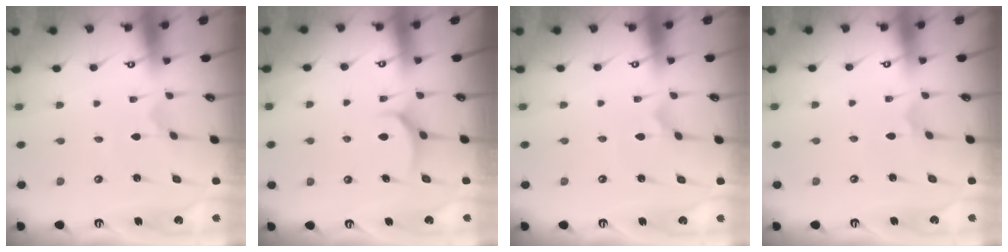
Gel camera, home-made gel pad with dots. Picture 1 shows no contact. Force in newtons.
{"total": 4.6, "press": 4.6, "slide": 0.5}
{"total": 2.8, "press": 2.8, "slide": 0.2}
{"total": 2.9, "press": 2.9, "slide": 0.2}